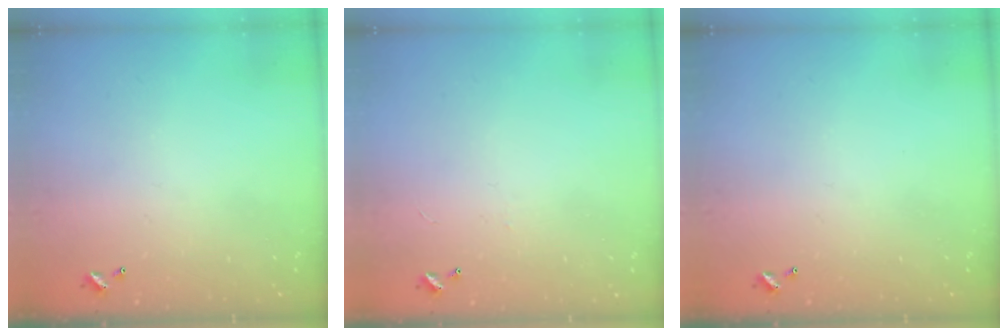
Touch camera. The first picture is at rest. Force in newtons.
{"total": 1.5, "press": 1.4, "slide": 0.5}
{"total": 0.0}